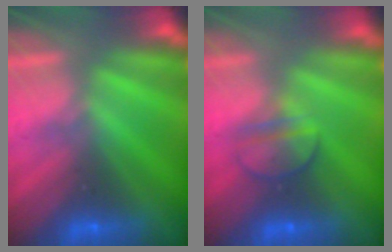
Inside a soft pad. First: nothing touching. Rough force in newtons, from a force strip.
{"total": 2.3}